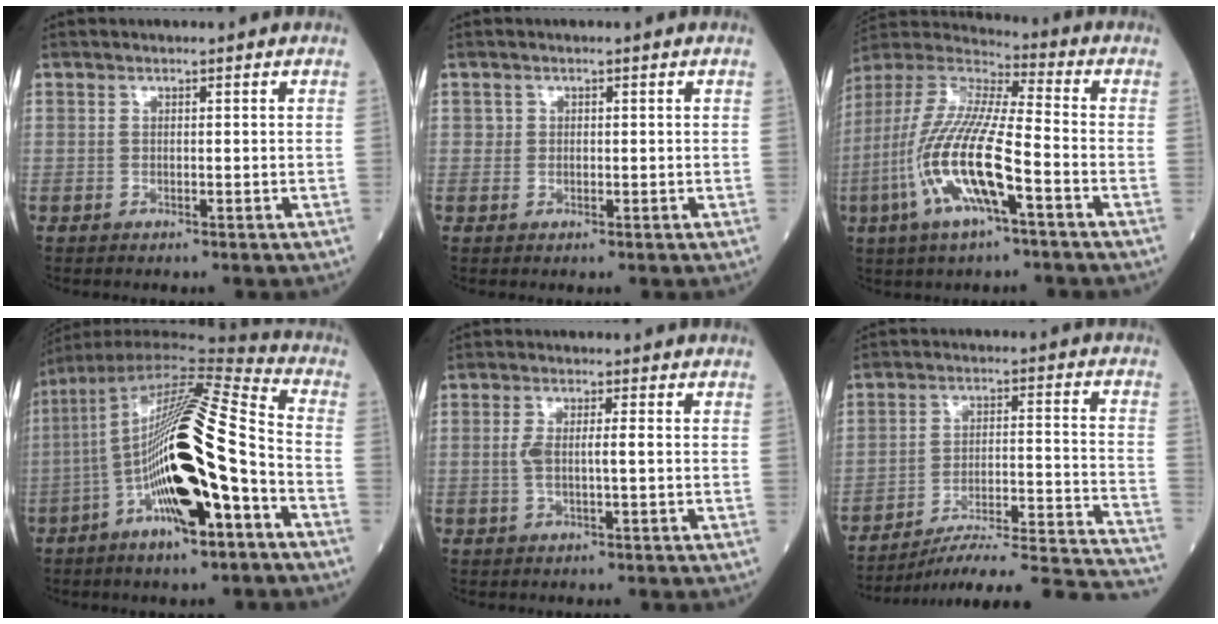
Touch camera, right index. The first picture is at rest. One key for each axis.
{"total": 0.9, "fx": 0.1, "fy": 0.9, "fz": 0.1, "tx": 0.006, "ty": 0.003, "tz": -0.001}
{"total": 17.0, "fx": -5.7, "fy": 2.8, "fz": 15.7, "tx": -0.338, "ty": -0.014, "tz": -0.112}
{"total": 22.6, "fx": -5.5, "fy": 3.3, "fz": 21.6, "tx": -0.413, "ty": -0.004, "tz": -0.095}
{"total": 3.7, "fx": -0.1, "fy": 0.7, "fz": 3.6, "tx": -0.079, "ty": 0.008, "tz": 0.000}
{"total": 23.3, "fx": -21.7, "fy": -0.2, "fz": 8.4, "tx": -0.049, "ty": 0.007, "tz": -0.299}